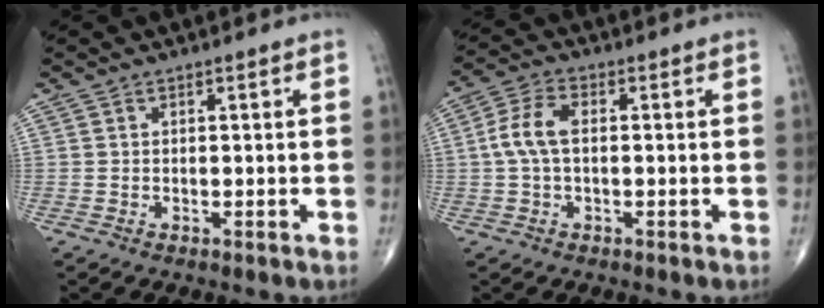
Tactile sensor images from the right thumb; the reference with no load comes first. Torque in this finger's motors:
{"motor_torque": [0.08, -0.03, 0.97, 0.12, 0.06]}